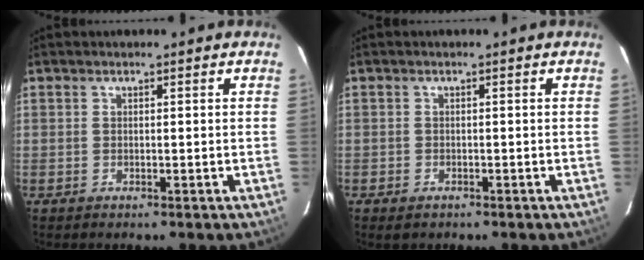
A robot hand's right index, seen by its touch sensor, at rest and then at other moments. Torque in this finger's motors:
{"motor_torque": [0.02, -0.11, -0.15, -0.03]}